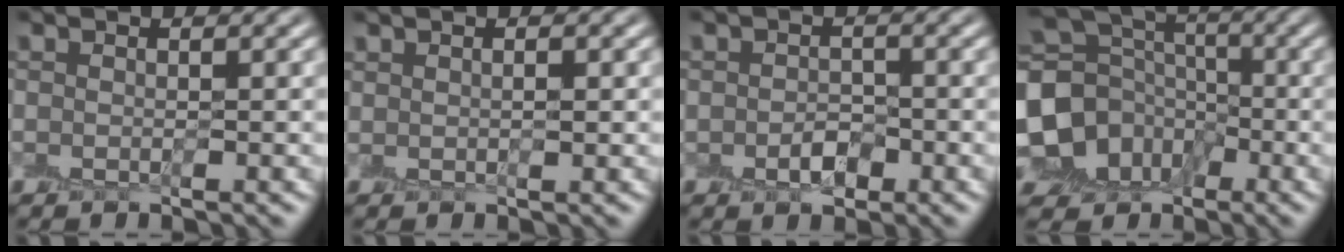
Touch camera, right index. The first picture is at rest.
{"total": 0.8, "force": [0.4, 0.2, 0.6], "torque": [-0.011, 0.001, 0.012]}
{"total": 1.7, "force": [-0.6, 1.3, 0.9], "torque": [-0.017, -0.001, -0.008]}
{"total": 10.5, "force": [-3.5, 9.2, 3.7], "torque": [-0.097, -0.013, -0.090]}